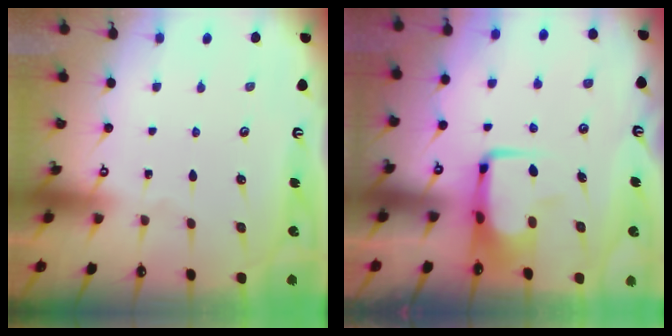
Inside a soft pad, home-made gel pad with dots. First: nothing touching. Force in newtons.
{"total": 7.1, "press": 7.0, "slide": 1.4}